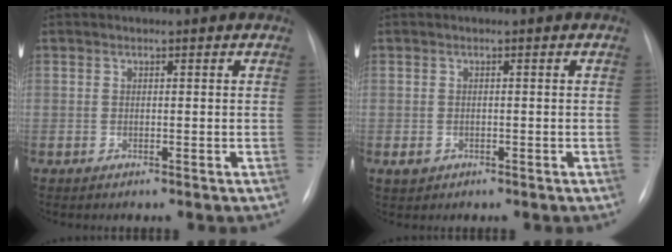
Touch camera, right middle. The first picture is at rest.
{"total": 1.4, "force": [-0.5, 1.2, 0.5], "torque": [-0.007, 0.002, -0.002]}